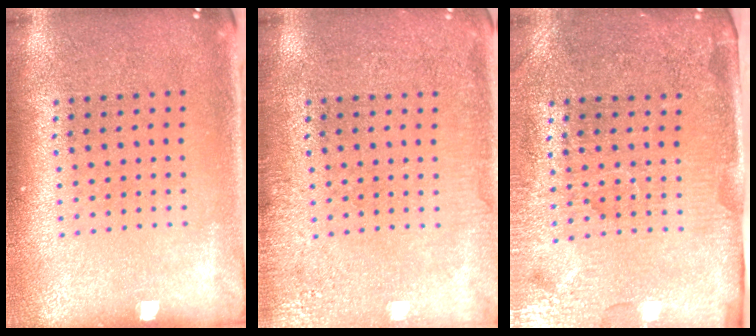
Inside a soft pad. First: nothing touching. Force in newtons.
{"total": 3.0, "press": 3.0, "slide": 0.4}
{"total": 4.3, "press": 3.9, "slide": 1.9}